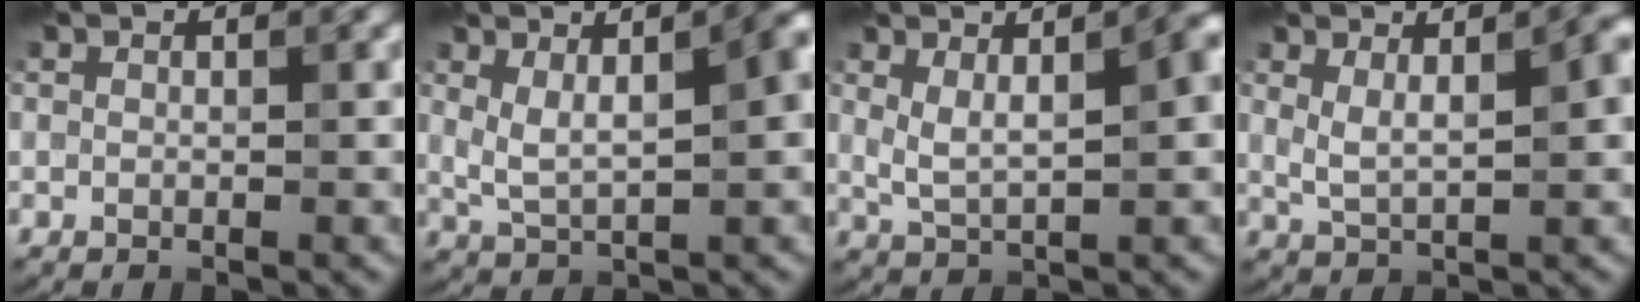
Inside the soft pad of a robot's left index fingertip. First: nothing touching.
{"total": 5.9, "force": [1.6, 2.0, 5.4], "torque": [-0.098, 0.001, 0.029]}
{"total": 4.7, "force": [1.4, 1.4, 4.3], "torque": [-0.079, 0.000, 0.028]}
{"total": 3.8, "force": [1.4, 1.1, 3.4], "torque": [-0.068, -0.002, 0.026]}